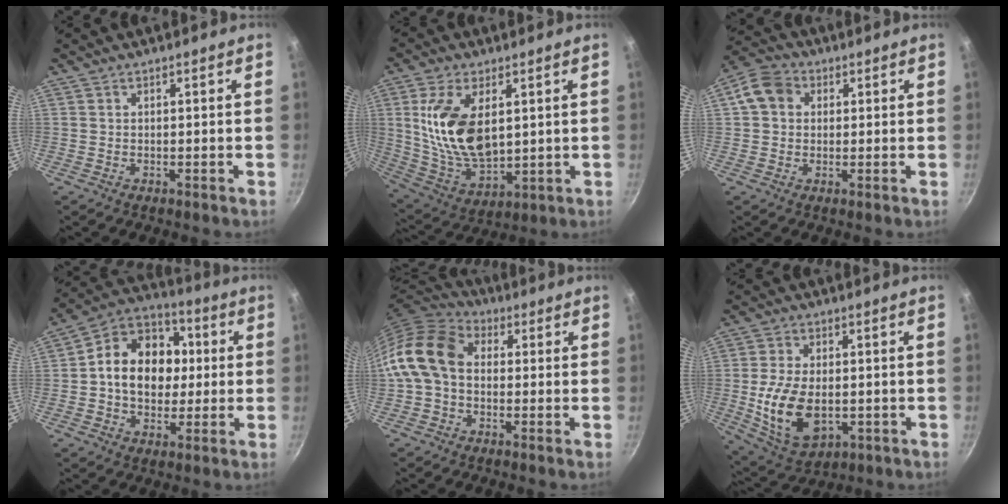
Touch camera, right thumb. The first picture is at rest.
{"total": 16.3, "force": [3.5, 8.9, 13.2], "torque": [-0.239, -0.029, 0.079]}
{"total": 7.3, "force": [1.5, 6.1, 3.7], "torque": [-0.045, 0.013, 0.011]}
{"total": 16.2, "force": [0.6, 12.6, 10.1], "torque": [-0.129, 0.026, -0.007]}
{"total": 13.3, "force": [0.2, 9.9, 9.0], "torque": [-0.150, 0.030, -0.018]}
{"total": 13.7, "force": [-1.8, 8.3, 10.7], "torque": [-0.195, -0.004, -0.020]}